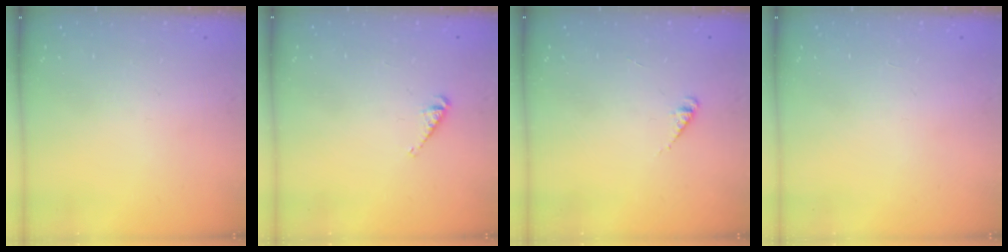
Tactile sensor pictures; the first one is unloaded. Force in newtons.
{"total": 3.9, "press": 3.9, "slide": 0.5}
{"total": 1.9, "press": 1.9, "slide": 0.4}
{"total": 0.0}